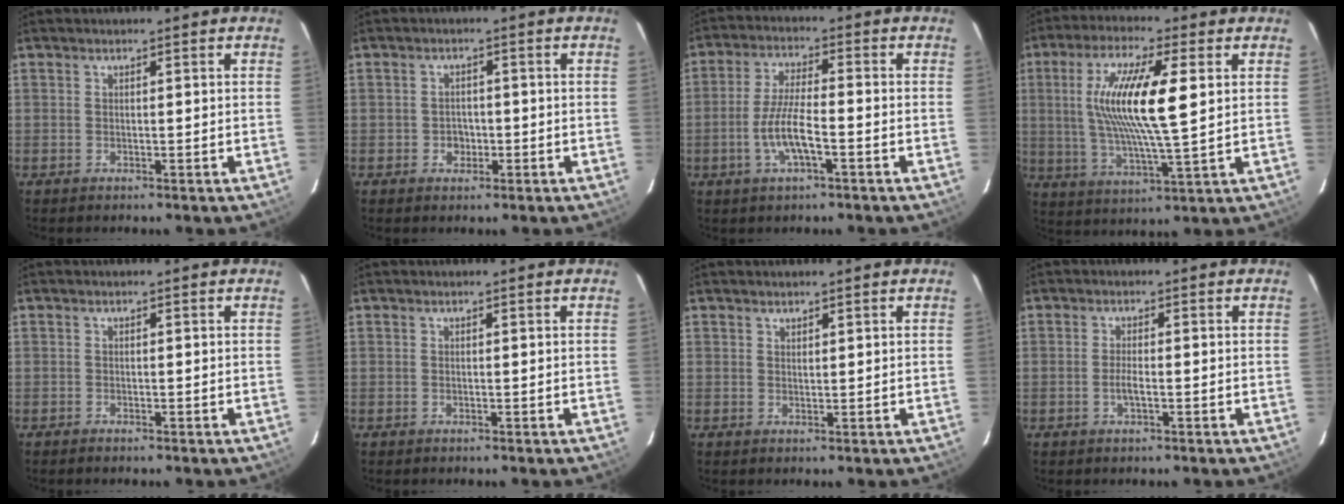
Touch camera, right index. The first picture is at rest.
{"total": 2.5, "force": [-0.8, 2.3, 0.8], "torque": [-0.014, 0.007, -0.007]}
{"total": 7.7, "force": [-2.9, 1.5, 7.0], "torque": [-0.144, 0.000, -0.056]}
{"total": 15.2, "force": [2.9, 2.6, 14.7], "torque": [-0.278, 0.000, 0.054]}
{"total": 0.6, "force": [-0.6, 0.2, 0.2], "torque": [-0.006, -0.001, -0.011]}
{"total": 0.0}
{"total": 0.8, "force": [0.8, 0.3, 0.1], "torque": [-0.003, 0.001, 0.015]}
{"total": 2.0, "force": [-0.7, 0.3, 1.9], "torque": [-0.039, 0.000, -0.013]}